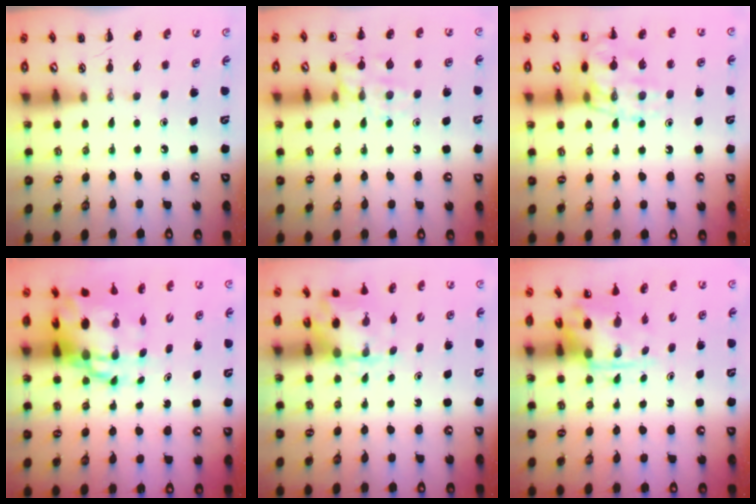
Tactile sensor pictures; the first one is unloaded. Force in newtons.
{"total": 12.4, "press": 12.4, "slide": 0.8}
{"total": 14.5, "press": 14.4, "slide": 1.7}
{"total": 9.4, "press": 9.1, "slide": 2.5}
{"total": 3.7, "press": 3.5, "slide": 1.1}
{"total": 4.0, "press": 3.9, "slide": 1.0}